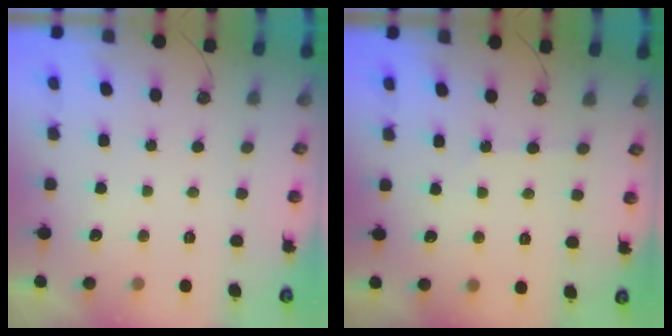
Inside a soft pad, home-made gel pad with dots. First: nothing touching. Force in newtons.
{"total": 1.6, "press": 1.5, "slide": 0.3}